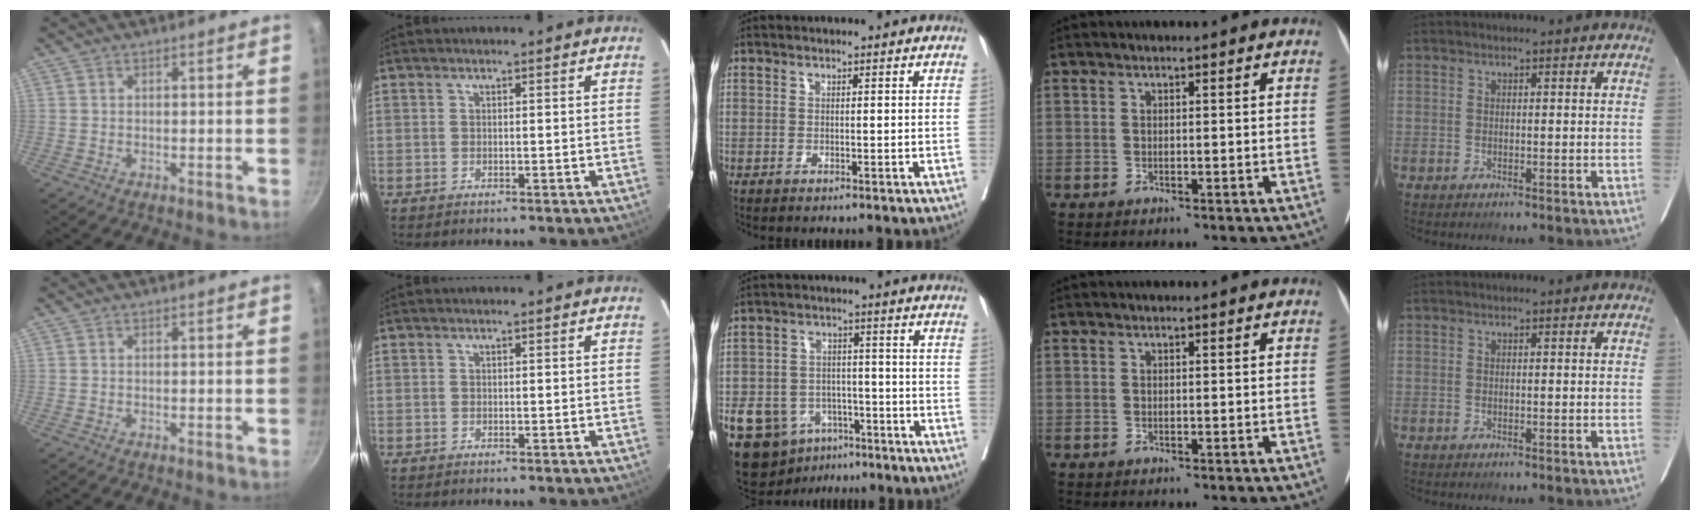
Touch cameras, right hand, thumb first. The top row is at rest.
{"middle": {"total": 13.0, "force": [-6.9, 9.4, 5.8], "torque": [-0.119, 0.017, -0.103]}}